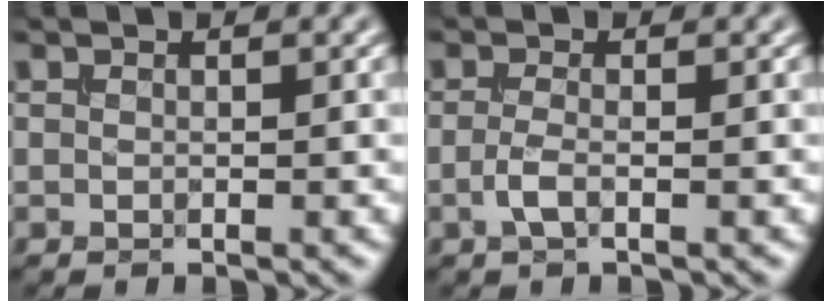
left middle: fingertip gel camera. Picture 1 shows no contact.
{"total": 1.6, "force": [-0.7, 0.4, 1.4], "torque": [-0.037, -0.001, -0.018]}